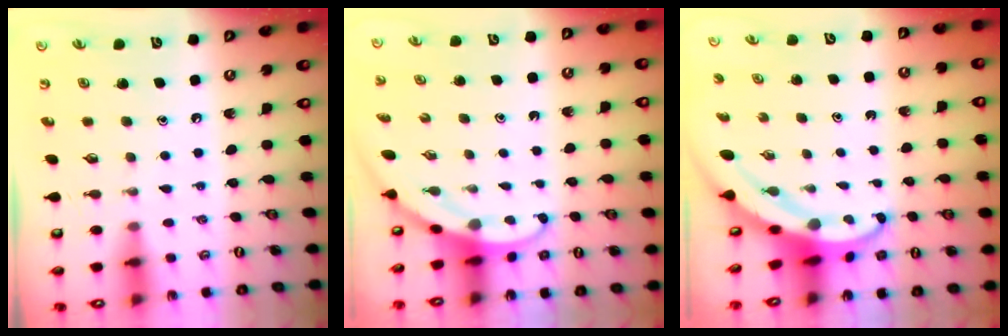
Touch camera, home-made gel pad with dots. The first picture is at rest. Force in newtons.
{"total": 3.2, "press": 3.2, "slide": 0.2}
{"total": 4.5, "press": 4.5, "slide": 0.5}